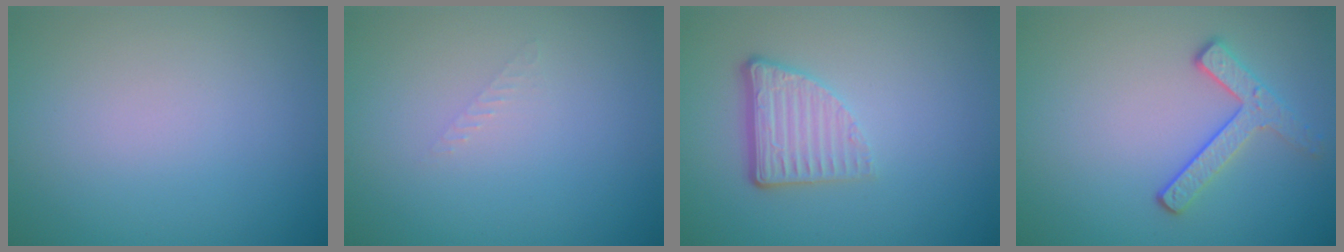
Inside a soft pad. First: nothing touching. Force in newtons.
{"total": 0.8, "press": 0.7, "slide": 0.2}
{"total": 3.8, "press": 2.6, "slide": 2.8}
{"total": 2.7, "press": 2.3, "slide": 1.3}